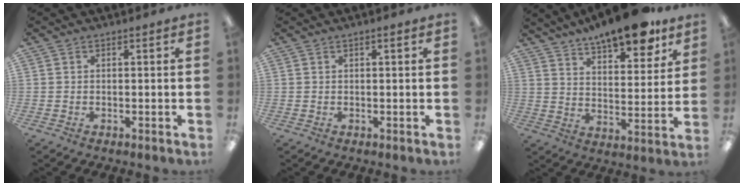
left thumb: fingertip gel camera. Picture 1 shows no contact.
{"total": 0.7, "force": [0.3, 0.1, 0.7], "torque": [-0.013, 0.001, 0.006]}
{"total": 13.1, "force": [10.9, 3.9, 6.1], "torque": [-0.086, -0.068, 0.188]}